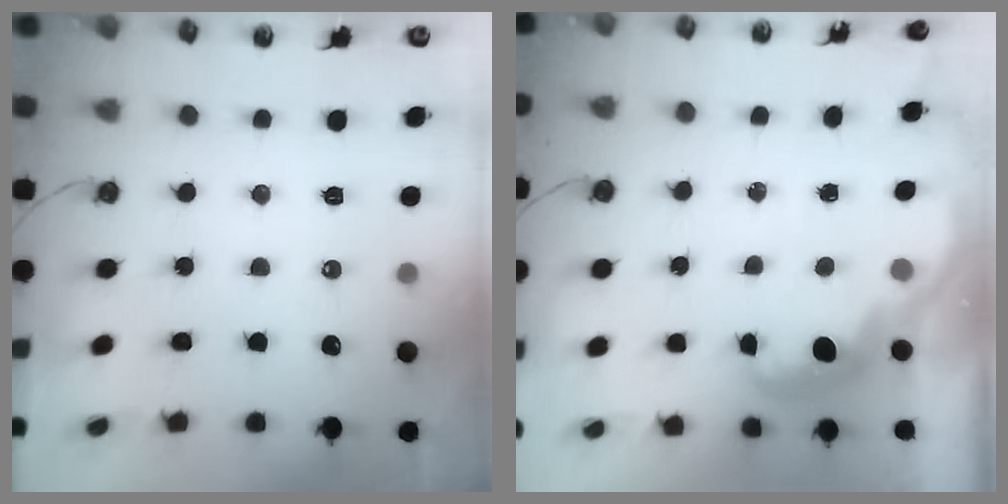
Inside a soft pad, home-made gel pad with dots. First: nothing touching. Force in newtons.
{"total": 2.7, "press": 2.6, "slide": 0.4}